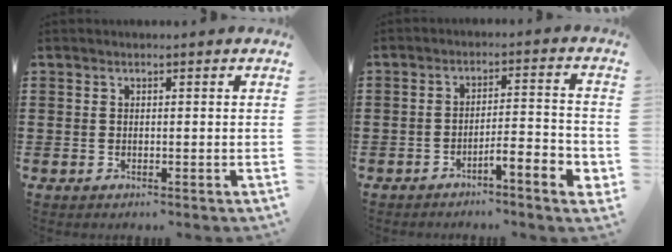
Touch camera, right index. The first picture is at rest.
{"total": 4.3, "force": [-3.4, 0.2, 2.5], "torque": [-0.044, -0.003, -0.067]}